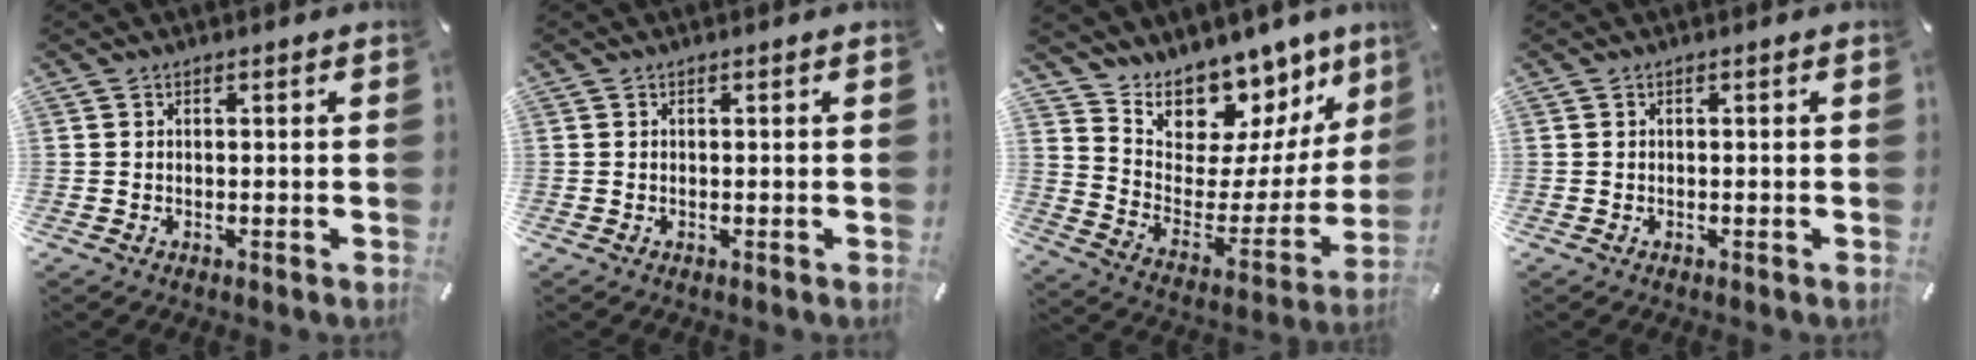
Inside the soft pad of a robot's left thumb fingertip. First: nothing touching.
{"total": 0.0}
{"total": 11.2, "force": [10.0, 4.9, -1.0], "torque": [0.009, -0.126, 0.173]}
{"total": 0.0}